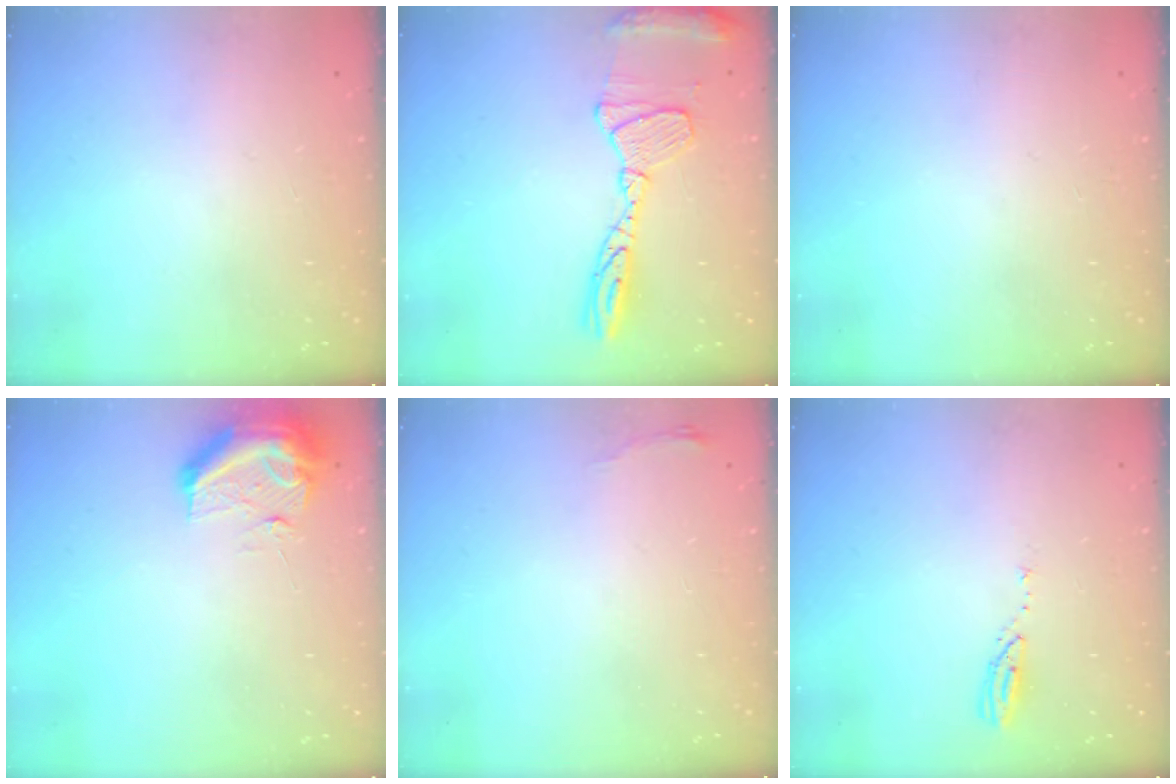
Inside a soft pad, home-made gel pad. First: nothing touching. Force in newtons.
{"total": 15.2, "press": 15.1, "slide": 1.3}
{"total": 0.0}
{"total": 10.3, "press": 10.2, "slide": 1.7}
{"total": 3.6, "press": 3.5, "slide": 0.5}
{"total": 4.0, "press": 4.0, "slide": 0.4}